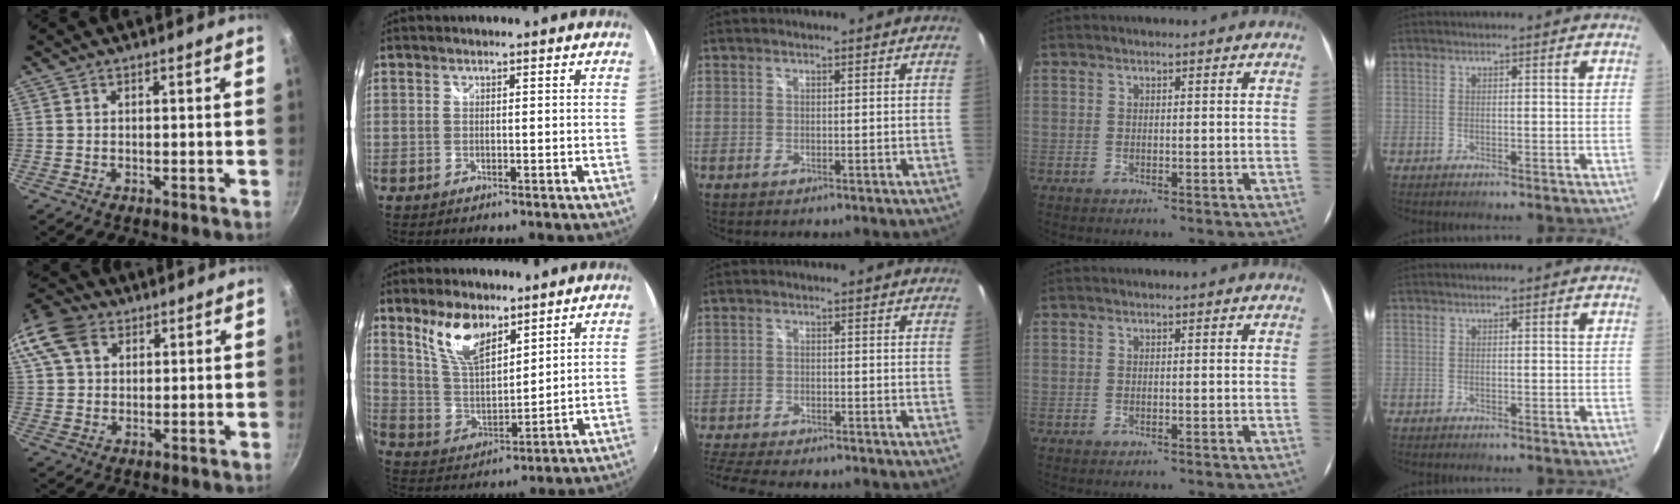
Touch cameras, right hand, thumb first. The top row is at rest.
{"thumb": {"total": 16.6, "force": [7.2, 12.1, 8.7], "torque": [-0.198, 0.030, 0.127]}, "index": {"total": 11.2, "force": [7.5, 4.9, 6.7], "torque": [-0.127, 0.006, 0.150]}, "middle": {"total": 11.1, "force": [-9.8, 2.1, 4.7], "torque": [-0.119, -0.024, -0.164]}}